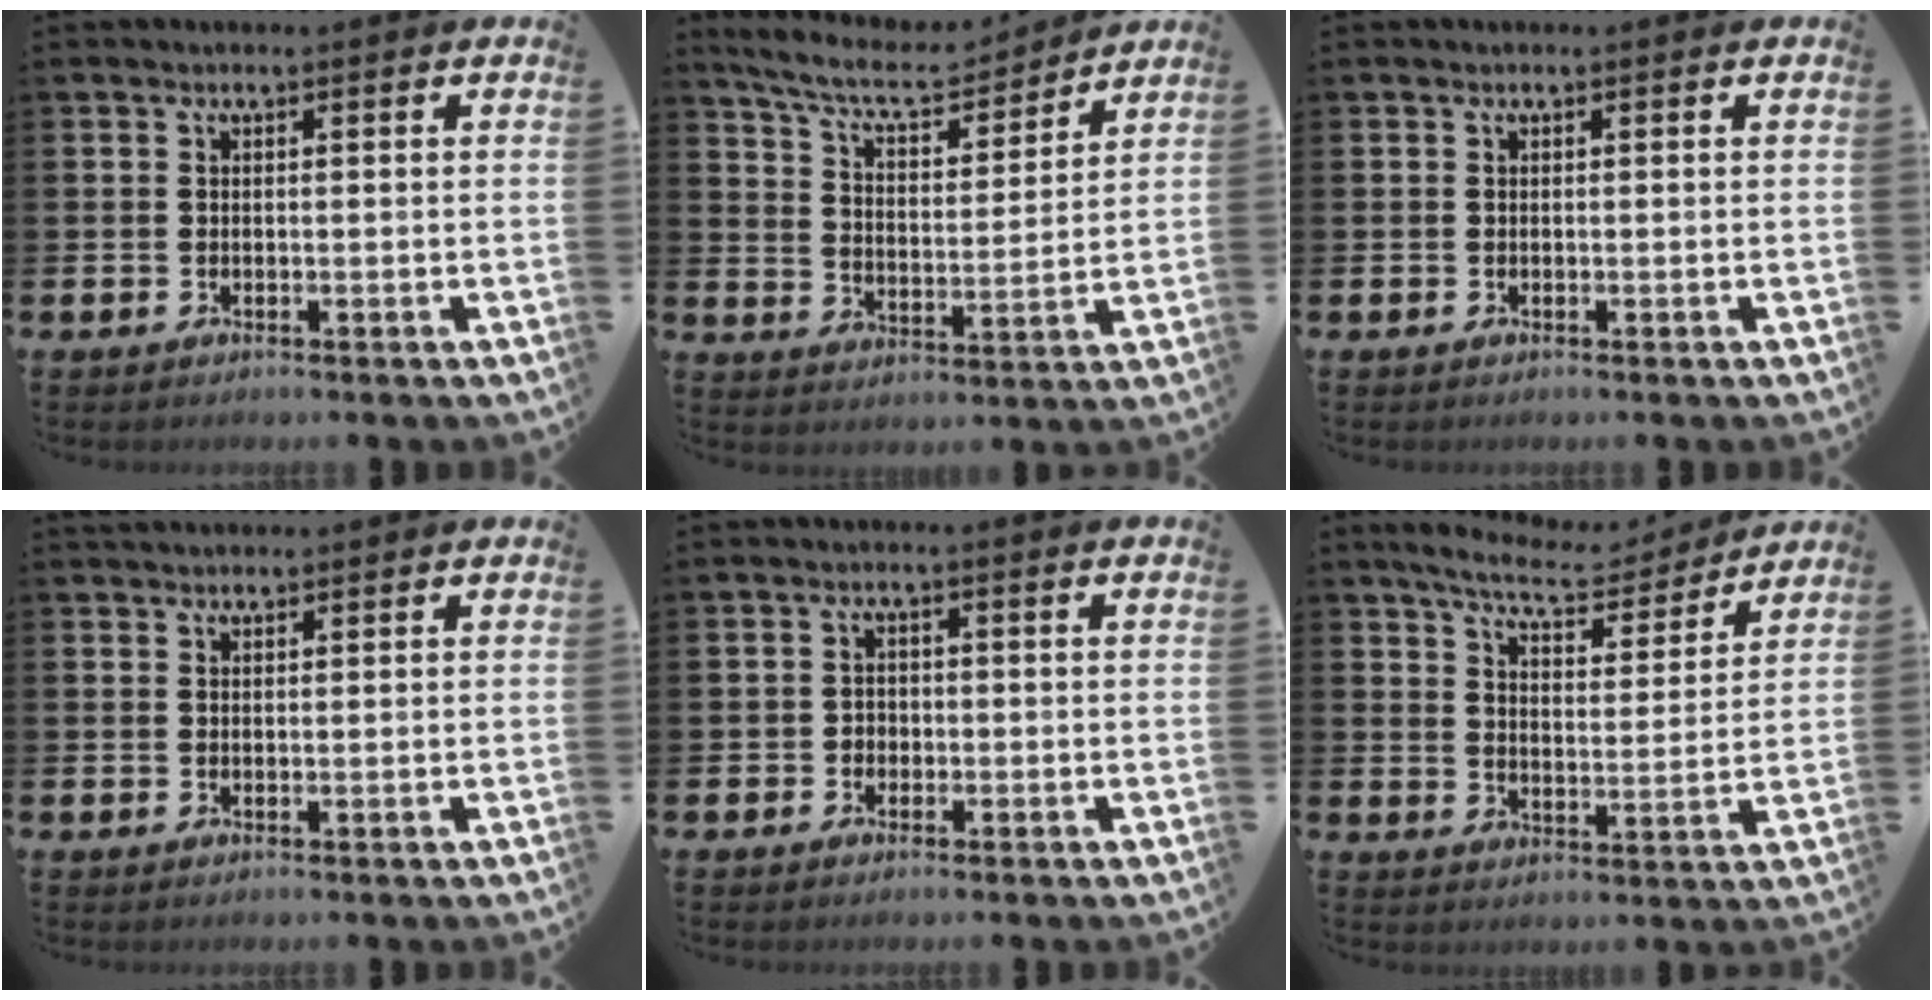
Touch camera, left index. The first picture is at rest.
{"total": 8.0, "force": [7.4, 1.6, 2.7], "torque": [-0.080, -0.047, 0.128]}
{"total": 0.0}
{"total": 1.2, "force": [1.2, 0.3, 0.1], "torque": [0.003, 0.001, 0.021]}
{"total": 1.4, "force": [-0.4, 1.3, 0.3], "torque": [-0.007, 0.005, -0.012]}
{"total": 7.6, "force": [7.2, 1.3, 2.2], "torque": [-0.062, -0.046, 0.123]}